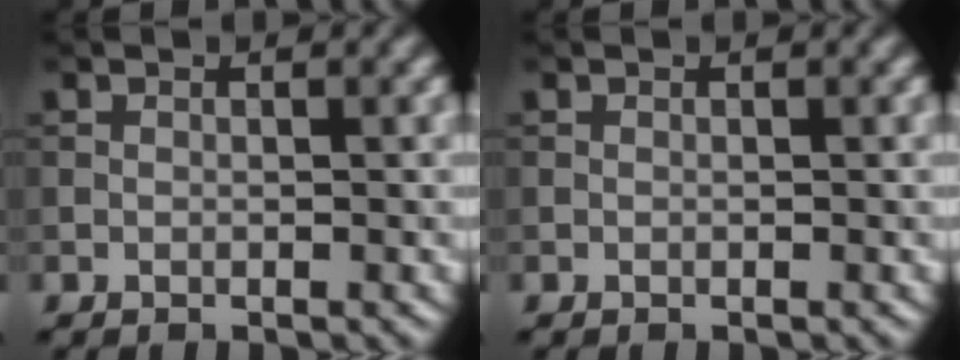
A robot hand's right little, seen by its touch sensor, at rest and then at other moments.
{"total": 0.0}